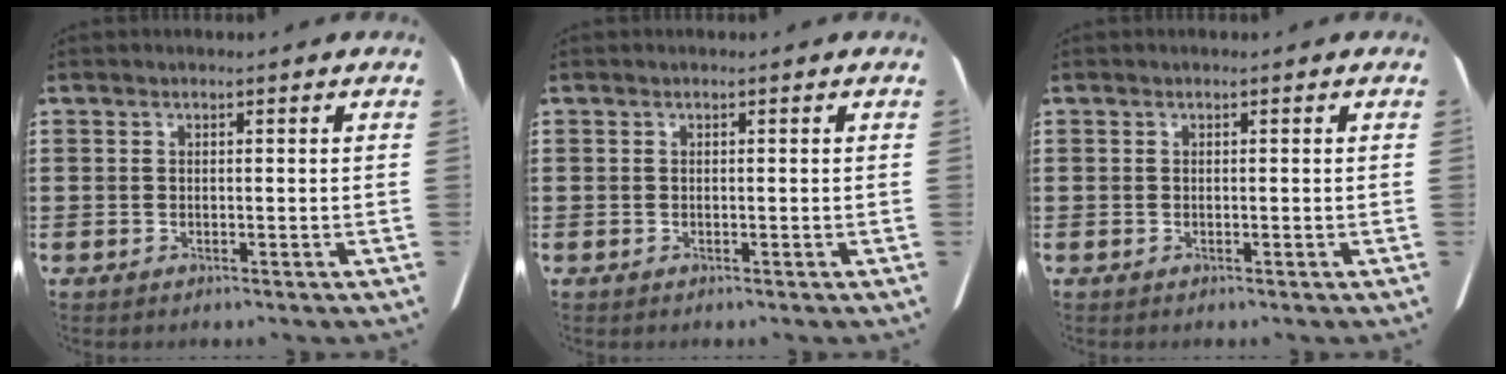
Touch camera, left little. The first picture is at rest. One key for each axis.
{"total": 0.0}
{"total": 0.0}